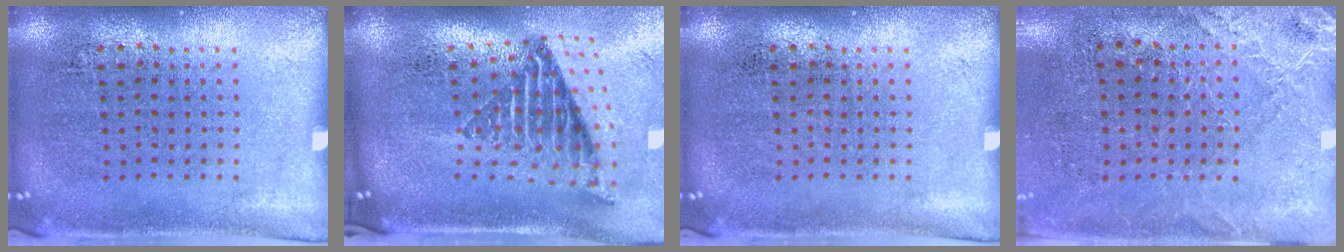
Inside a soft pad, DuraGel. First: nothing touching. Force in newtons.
{"total": 2.6, "press": 1.6, "slide": 2.0}
{"total": 0.0}
{"total": 2.6, "press": 2.5, "slide": 0.7}